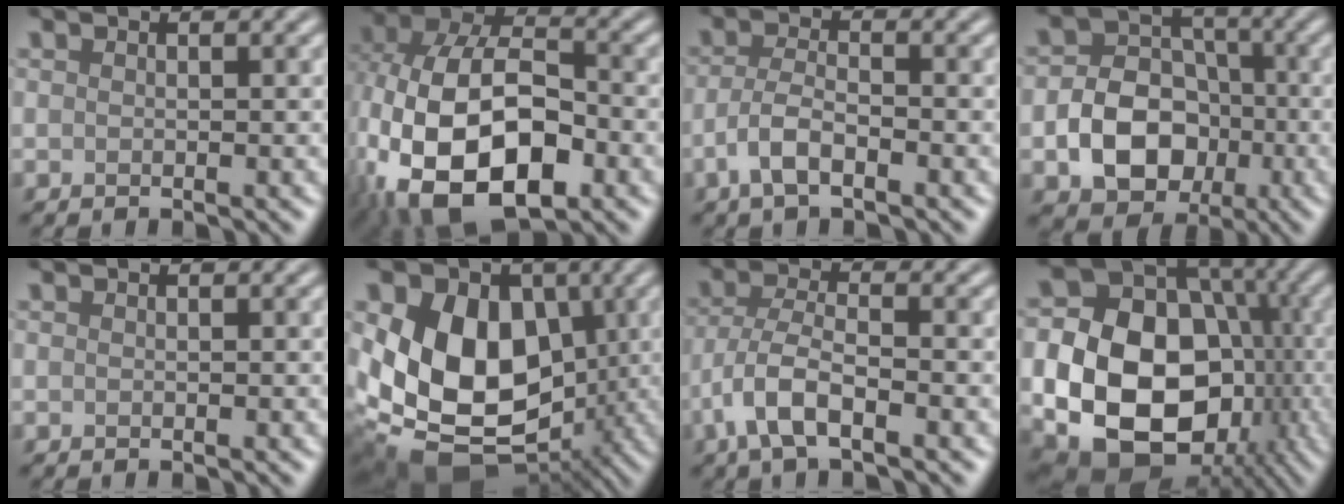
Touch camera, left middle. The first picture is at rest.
{"total": 16.7, "force": [-4.6, 10.5, 12.1], "torque": [-0.236, -0.015, -0.074]}
{"total": 3.3, "force": [-1.6, 1.2, 2.6], "torque": [-0.057, 0.001, -0.036]}
{"total": 7.3, "force": [-2.1, 5.7, 4.1], "torque": [-0.064, -0.006, -0.039]}
{"total": 0.0}
{"total": 15.3, "force": [0.2, 11.4, 10.2], "torque": [-0.151, 0.000, -0.004]}
{"total": 5.2, "force": [-2.5, 2.0, 4.1], "torque": [-0.088, -0.001, -0.055]}
{"total": 19.3, "force": [-3.0, 15.8, 10.7], "torque": [-0.184, -0.039, -0.058]}